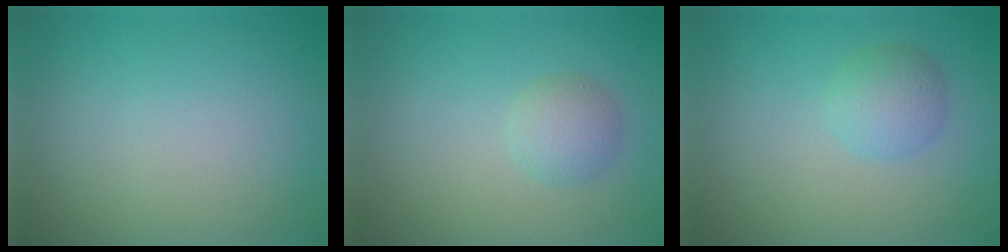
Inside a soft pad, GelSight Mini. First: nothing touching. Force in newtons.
{"total": 2.2, "press": 2.2, "slide": 0.2}
{"total": 2.5, "press": 2.5, "slide": 0.1}